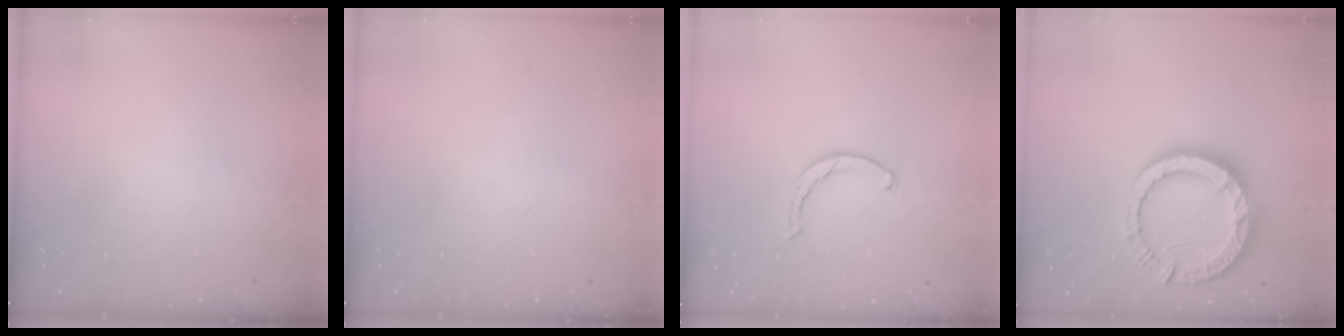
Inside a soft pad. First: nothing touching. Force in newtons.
{"total": 0.0}
{"total": 1.8, "press": 1.8, "slide": 0.4}
{"total": 13.3, "press": 13.2, "slide": 1.6}